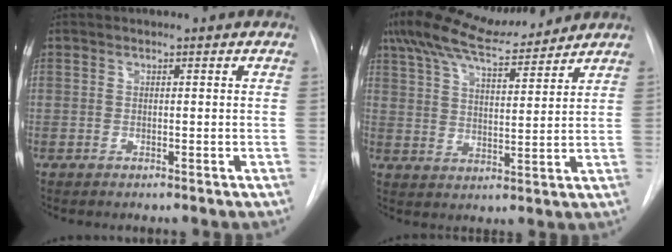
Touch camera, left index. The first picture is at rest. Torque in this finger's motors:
{"motor_torque": [1.02, -1.04, 0.31, 0.11]}